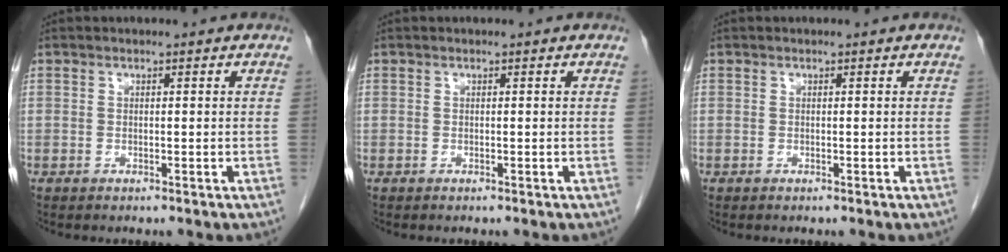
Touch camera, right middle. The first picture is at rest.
{"total": 0.0}
{"total": 0.0}